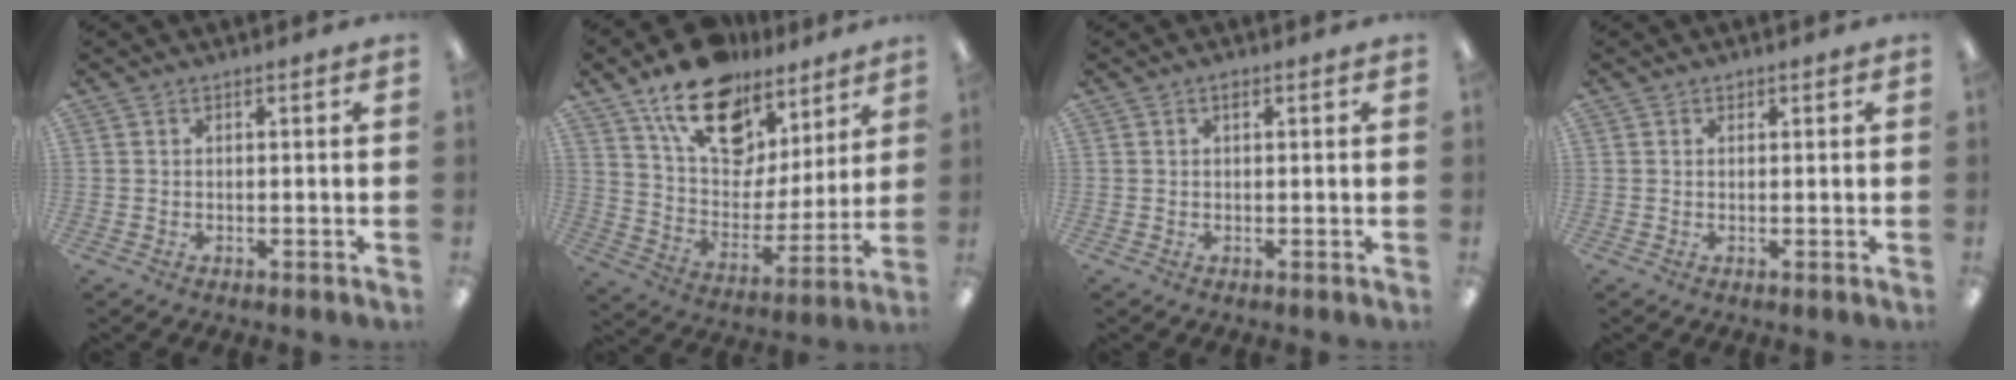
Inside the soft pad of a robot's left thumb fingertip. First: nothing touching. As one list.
[{"total": 19.2, "force": [13.0, 11.0, 8.8], "torque": [-0.149, -0.074, 0.233]}, {"total": 1.0, "force": [0.5, 0.5, 0.8], "torque": [-0.017, 0.003, 0.009]}, {"total": 0.6, "force": [0.5, 0.4, 0.1], "torque": [0.006, -0.002, 0.007]}]